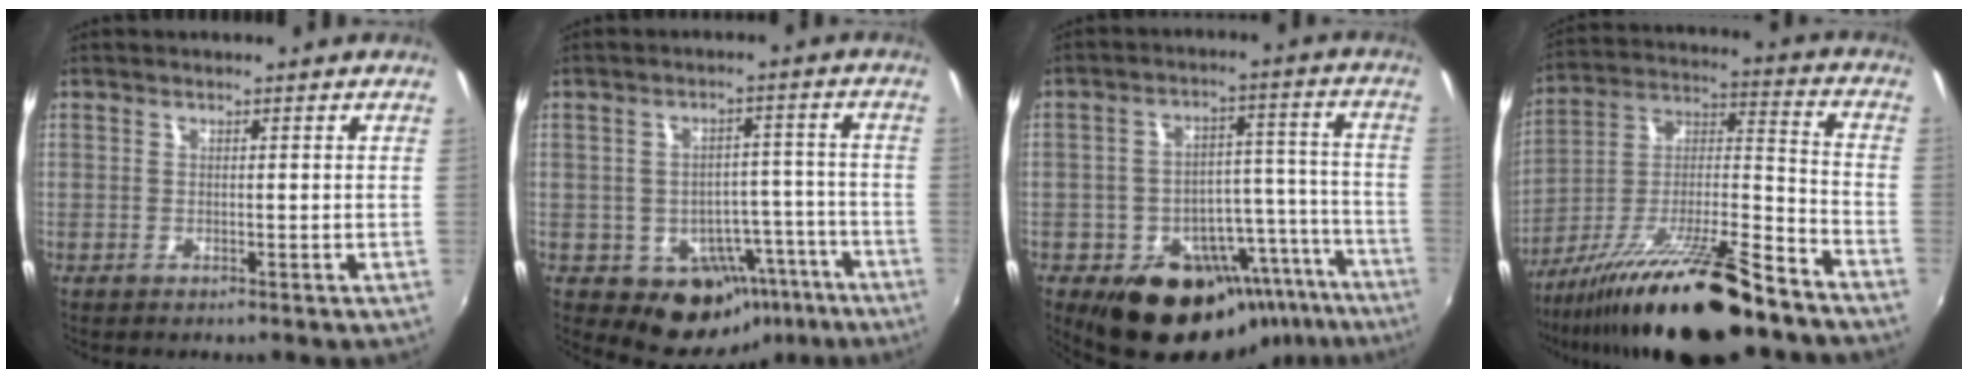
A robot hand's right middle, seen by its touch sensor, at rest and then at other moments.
{"total": 11.0, "force": [-6.4, 8.2, 3.6], "torque": [-0.050, 0.039, -0.052]}
{"total": 19.5, "force": [-13.7, 11.4, 7.8], "torque": [-0.129, 0.051, -0.166]}
{"total": 21.9, "force": [-15.9, 3.9, 14.6], "torque": [-0.249, -0.019, -0.260]}